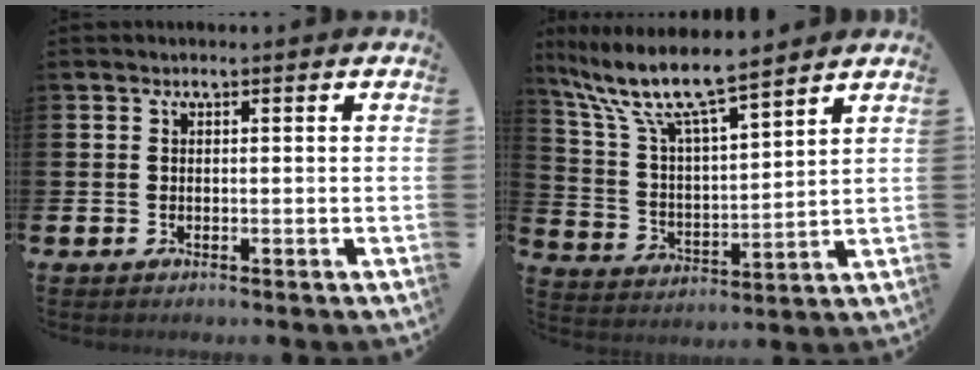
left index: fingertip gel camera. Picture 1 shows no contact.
{"total": 9.9, "force": [8.7, 1.4, 4.5], "torque": [-0.130, -0.049, 0.149]}